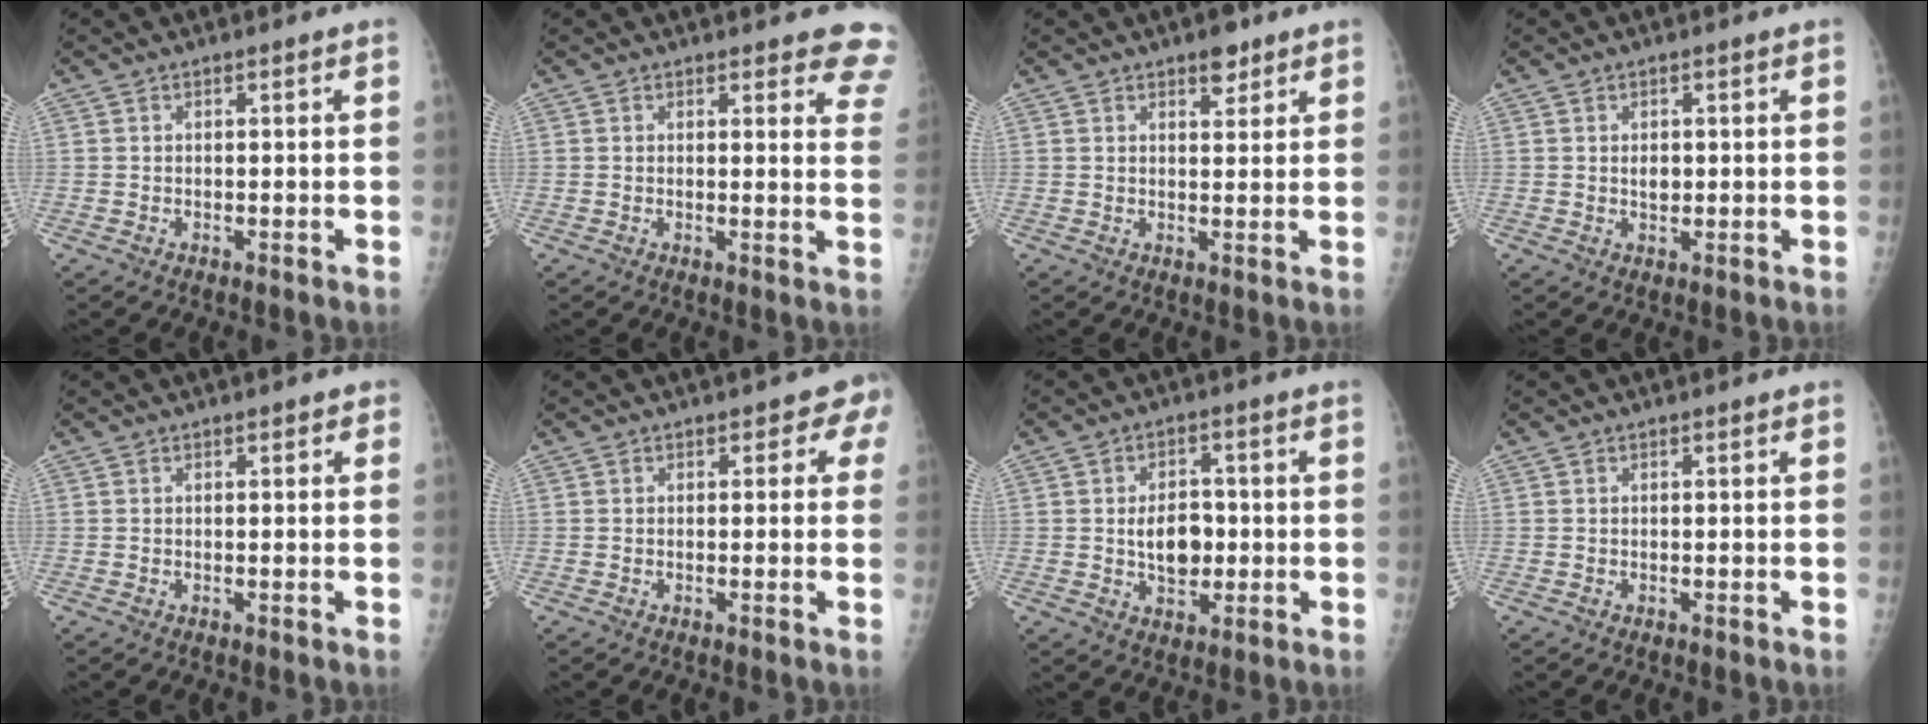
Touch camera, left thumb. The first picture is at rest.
{"total": 8.1, "force": [7.1, 2.6, 2.9], "torque": [0.011, -0.032, 0.051]}
{"total": 3.6, "force": [2.5, 1.6, 2.0], "torque": [-0.012, -0.013, 0.035]}
{"total": 1.8, "force": [0.3, 1.2, 1.3], "torque": [-0.013, -0.002, 0.007]}
{"total": 1.1, "force": [0.5, 0.6, 0.8], "torque": [-0.002, 0.001, 0.002]}
{"total": 2.6, "force": [1.0, 1.8, 1.6], "torque": [0.014, 0.004, -0.001]}
{"total": 7.2, "force": [-0.4, 4.9, 5.3], "torque": [-0.060, 0.002, -0.004]}
{"total": 0.0}